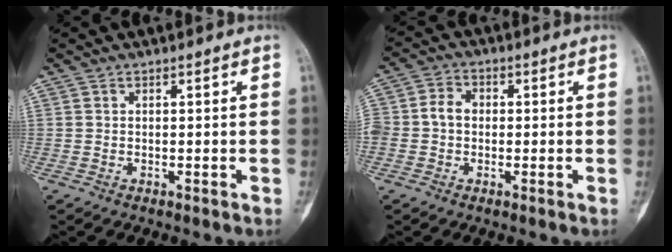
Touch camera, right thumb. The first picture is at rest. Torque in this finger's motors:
{"motor_torque": [-0.21, -0.22, 0.32, -0.30, 0.04]}